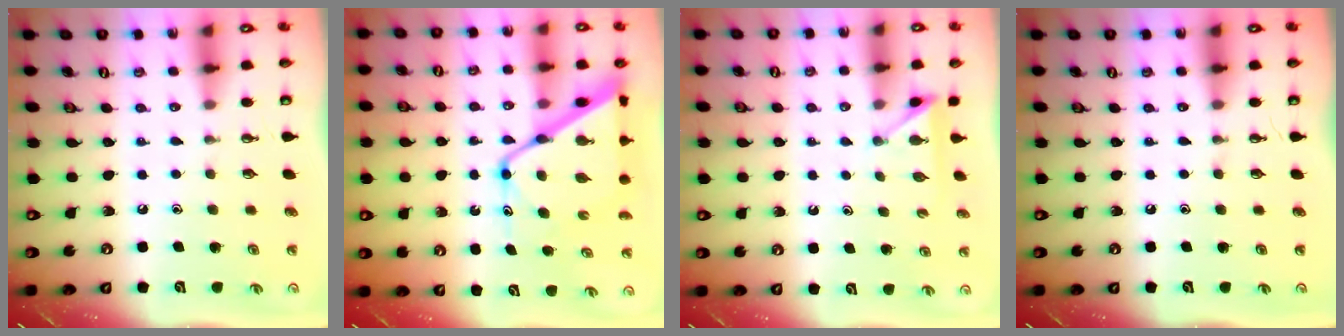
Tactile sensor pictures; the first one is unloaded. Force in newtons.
{"total": 16.1, "press": 16.1, "slide": 1.2}
{"total": 3.0, "press": 3.0, "slide": 0.4}
{"total": 0.0}